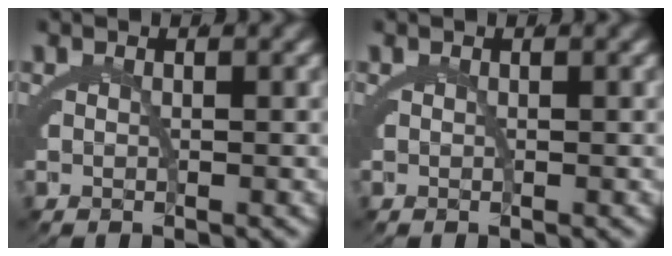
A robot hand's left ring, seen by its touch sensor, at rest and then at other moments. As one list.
[{"total": 0.0}]